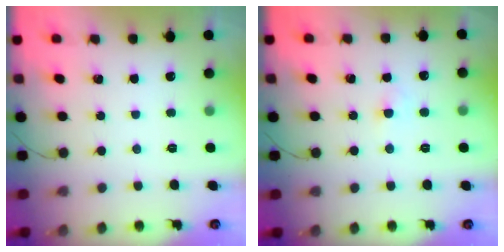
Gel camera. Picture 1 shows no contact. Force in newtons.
{"total": 2.8, "press": 2.6, "slide": 1.0}